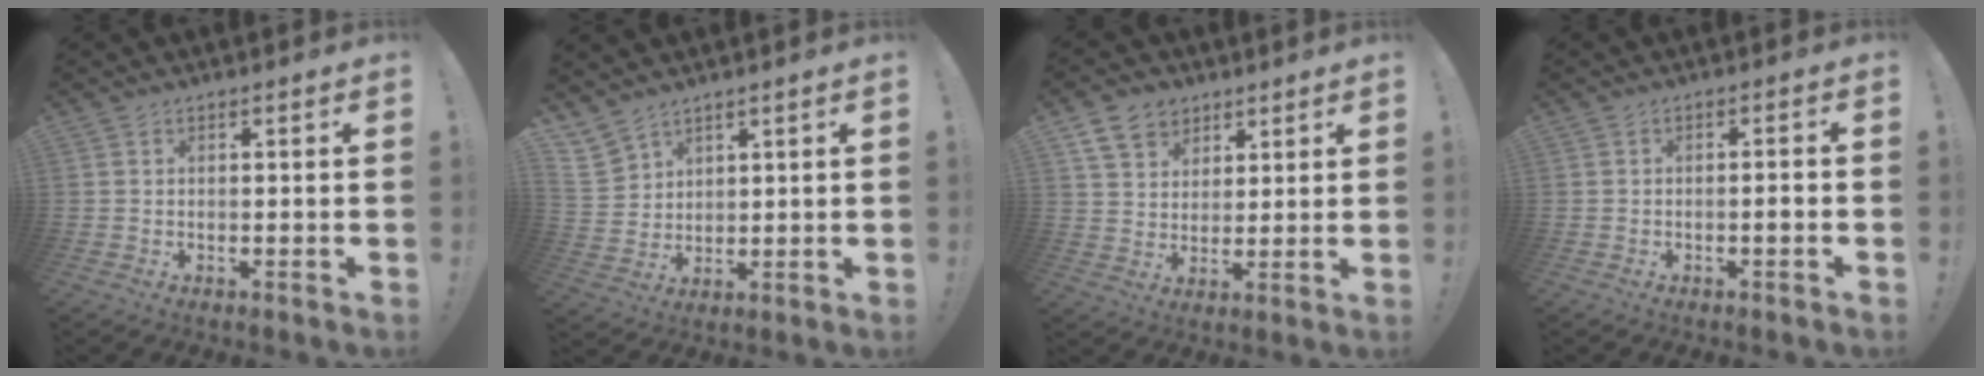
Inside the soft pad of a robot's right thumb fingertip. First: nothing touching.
{"total": 7.2, "force": [5.8, 4.2, 0.8], "torque": [-0.018, -0.037, 0.116]}
{"total": 10.0, "force": [5.9, 7.4, 3.2], "torque": [-0.052, -0.028, 0.117]}
{"total": 2.4, "force": [-1.0, -0.3, 2.1], "torque": [-0.036, -0.001, -0.017]}